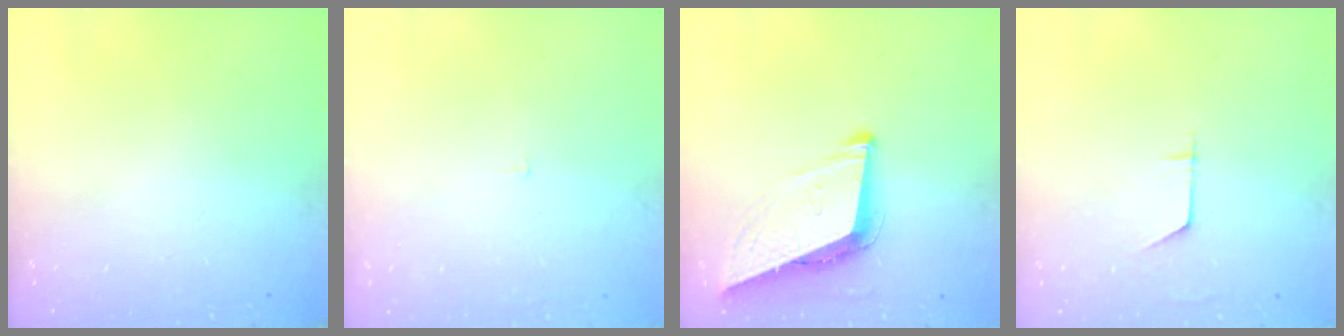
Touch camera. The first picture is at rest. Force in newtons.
{"total": 1.9, "press": 1.9, "slide": 0.1}
{"total": 9.3, "press": 8.9, "slide": 2.7}
{"total": 5.7, "press": 5.7, "slide": 0.5}